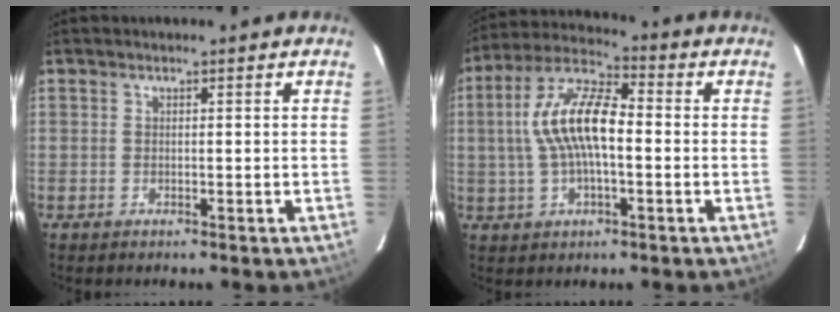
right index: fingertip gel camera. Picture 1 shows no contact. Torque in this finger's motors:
{"motor_torque": [0.76, 0.20, 0.40, 0.21]}